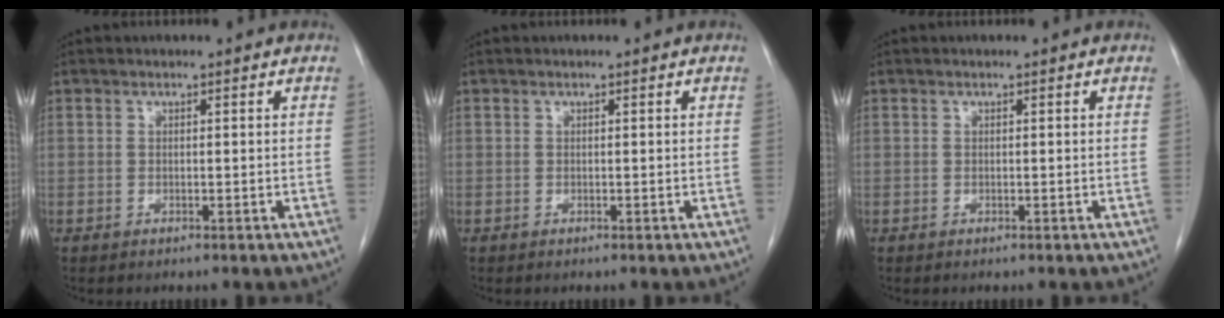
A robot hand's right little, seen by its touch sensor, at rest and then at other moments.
{"total": 0.0}
{"total": 0.0}